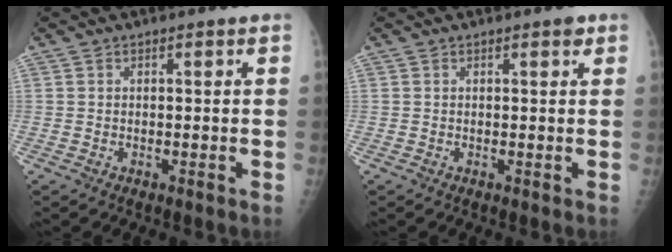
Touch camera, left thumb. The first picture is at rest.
{"total": 1.2, "force": [0.7, 0.5, 0.8], "torque": [-0.006, -0.001, 0.006]}